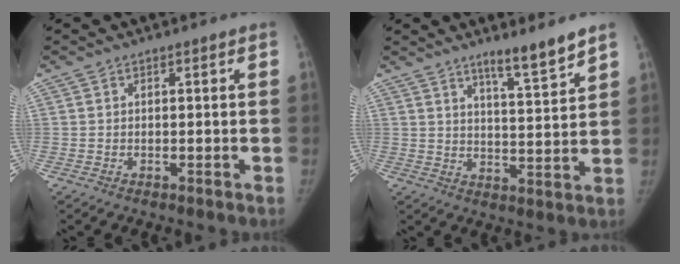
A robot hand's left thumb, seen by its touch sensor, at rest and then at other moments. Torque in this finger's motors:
{"motor_torque": [0.56, -0.48, 0.56, -0.45, 0.03]}